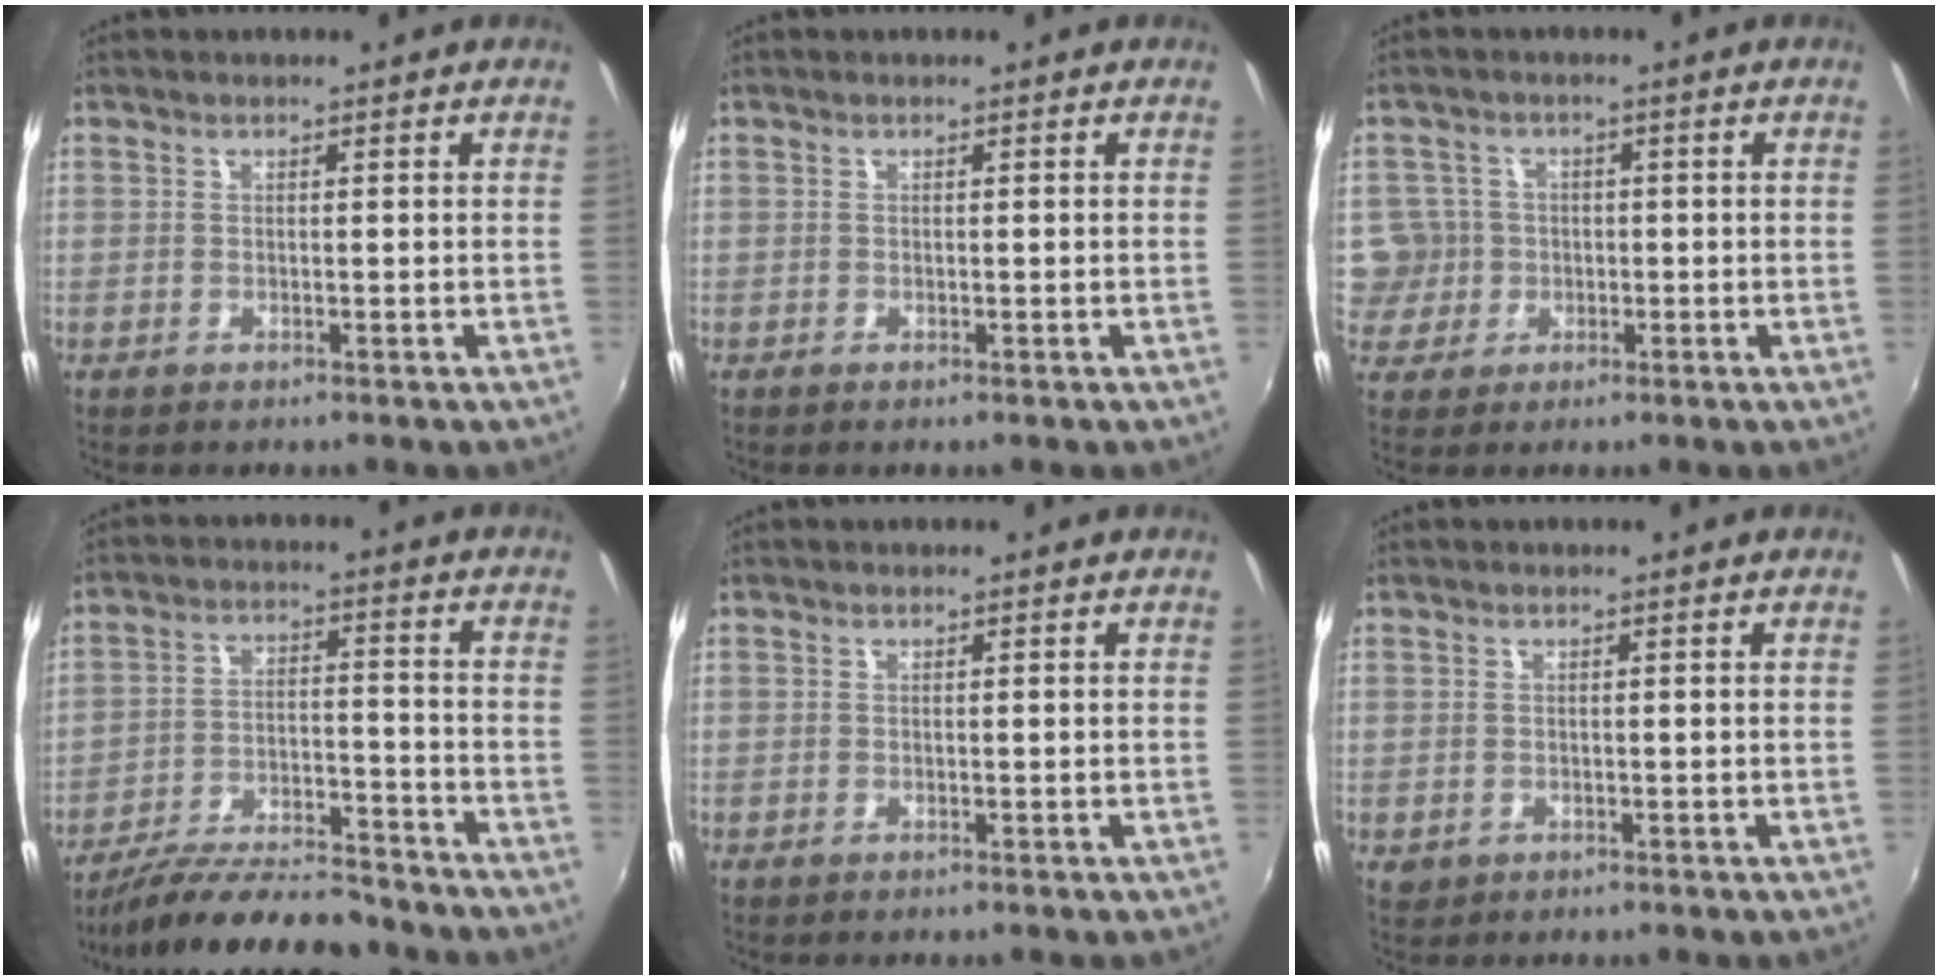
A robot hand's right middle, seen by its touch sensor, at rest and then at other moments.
{"total": 0.0}
{"total": 6.3, "force": [-0.7, 6.2, 0.6], "torque": [-0.021, 0.015, -0.008]}
{"total": 16.6, "force": [-14.6, 3.9, 6.9], "torque": [-0.142, -0.010, -0.227]}
{"total": 0.0}
{"total": 1.2, "force": [-0.2, 1.1, 0.5], "torque": [-0.007, -0.002, -0.002]}